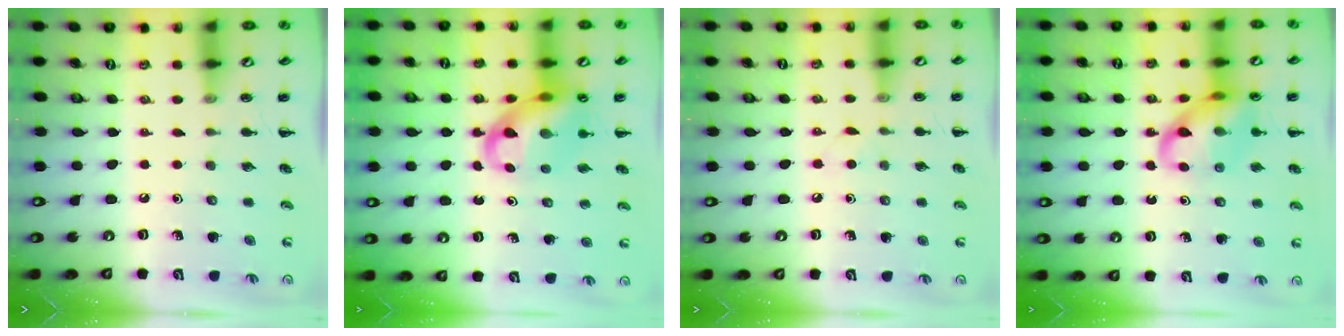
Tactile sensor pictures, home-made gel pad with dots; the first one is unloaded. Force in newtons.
{"total": 13.4, "press": 12.9, "slide": 3.5}
{"total": 2.9, "press": 2.8, "slide": 0.9}
{"total": 13.6, "press": 13.4, "slide": 1.9}